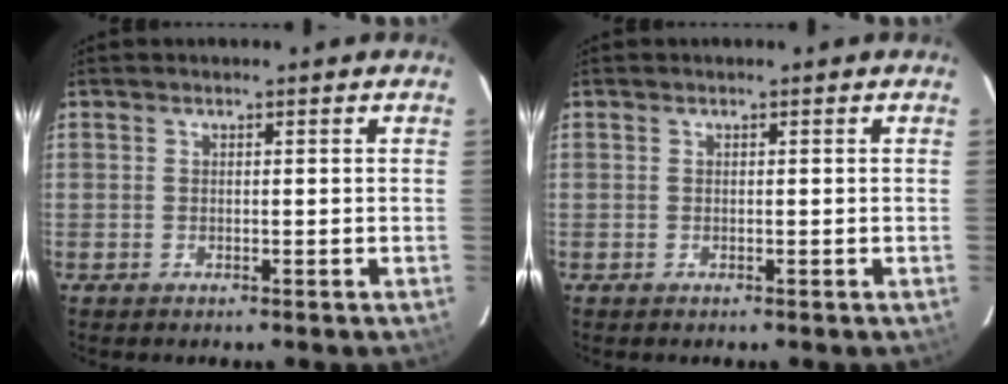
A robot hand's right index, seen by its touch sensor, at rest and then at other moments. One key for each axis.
{"total": 0.0}